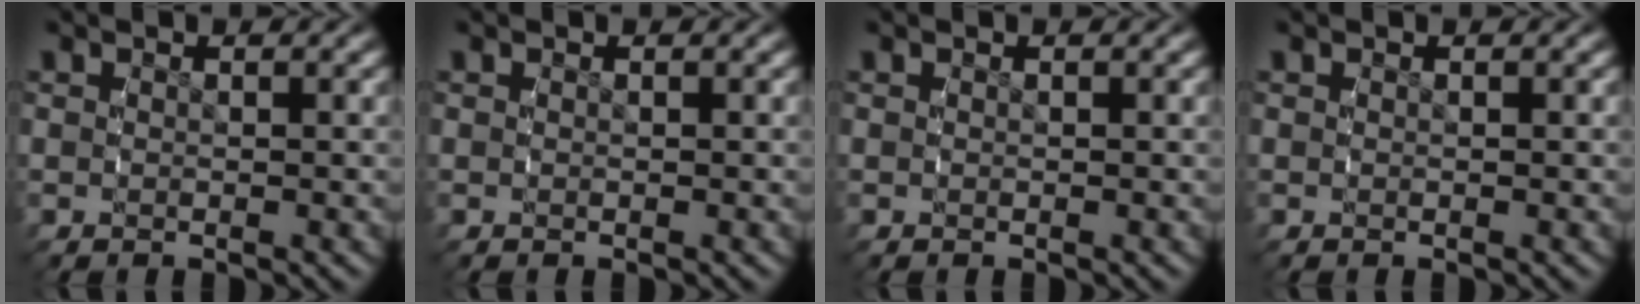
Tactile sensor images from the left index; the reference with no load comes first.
{"total": 0.0}
{"total": 0.0}
{"total": 0.0}